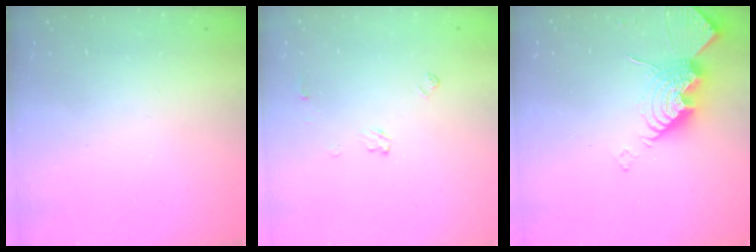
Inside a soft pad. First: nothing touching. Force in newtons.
{"total": 5.0, "press": 5.0, "slide": 0.7}
{"total": 14.5, "press": 14.4, "slide": 1.2}